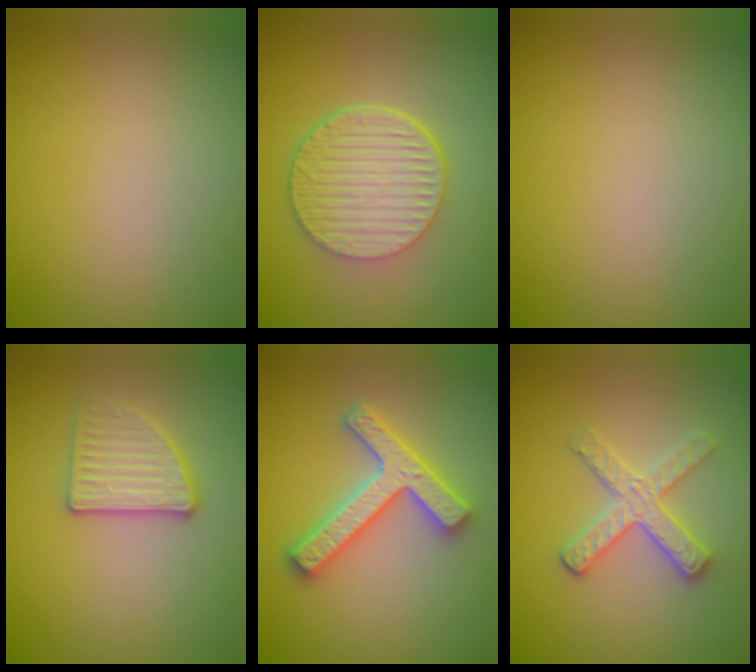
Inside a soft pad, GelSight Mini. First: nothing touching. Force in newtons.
{"total": 6.4, "press": 4.5, "slide": 4.6}
{"total": 0.0}
{"total": 2.7, "press": 2.6, "slide": 0.8}
{"total": 4.7, "press": 4.6, "slide": 0.9}
{"total": 3.1, "press": 2.9, "slide": 1.2}